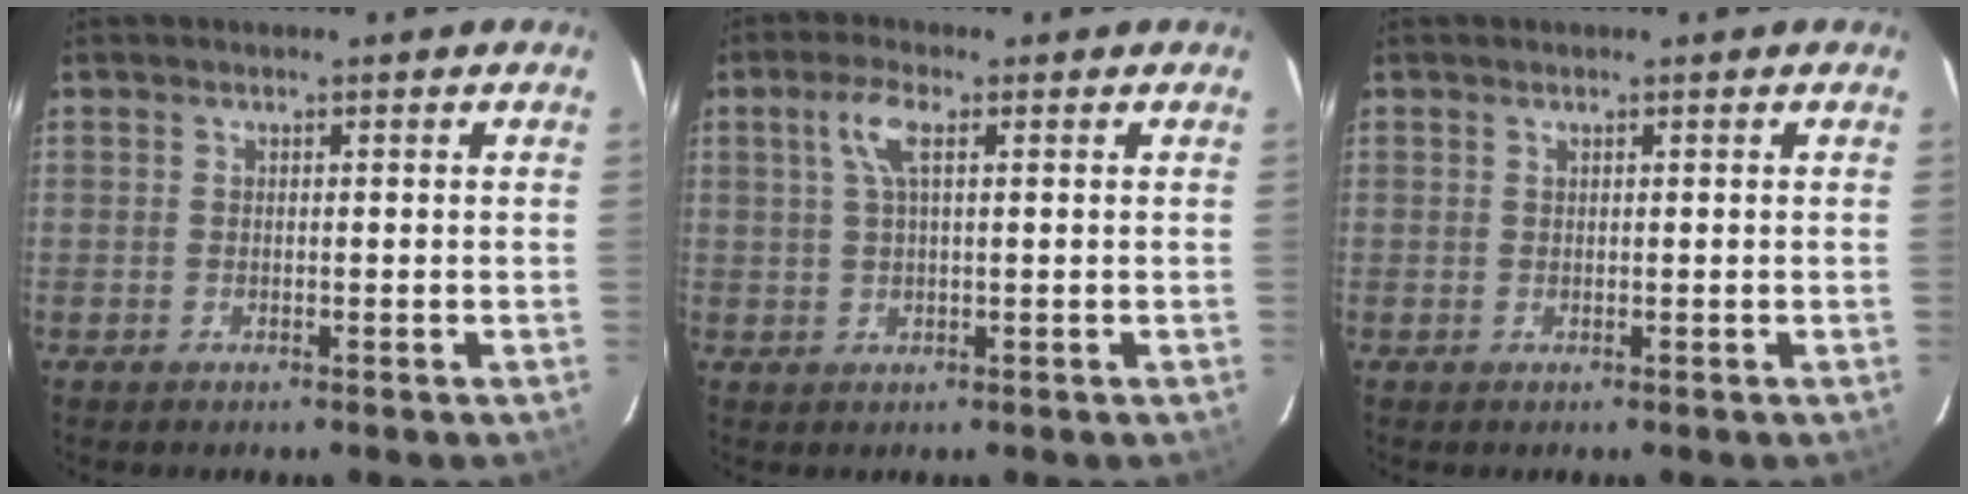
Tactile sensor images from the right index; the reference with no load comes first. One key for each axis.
{"total": 4.5, "fx": 1.6, "fy": 1.3, "fz": 4.0, "tx": -0.084, "ty": 0.010, "tz": 0.032}
{"total": 0.0}